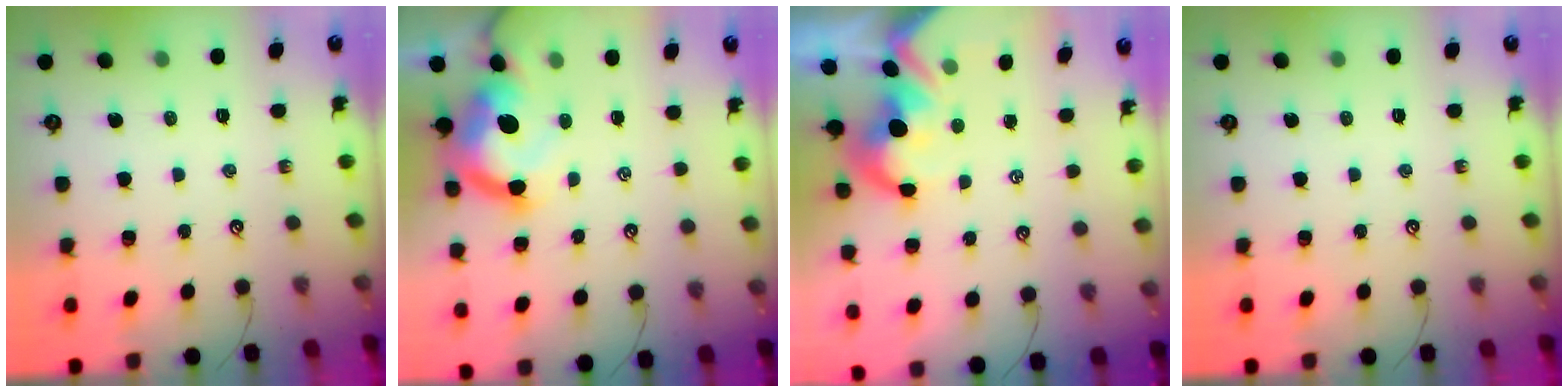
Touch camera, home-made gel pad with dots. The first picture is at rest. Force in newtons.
{"total": 9.4, "press": 9.2, "slide": 1.9}
{"total": 5.2, "press": 5.0, "slide": 1.2}
{"total": 0.0}